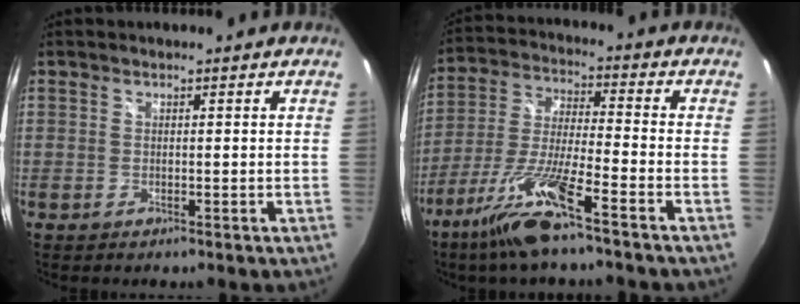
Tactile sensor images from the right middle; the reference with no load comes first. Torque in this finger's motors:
{"motor_torque": [1.39, -0.75, 0.82, 0.21]}